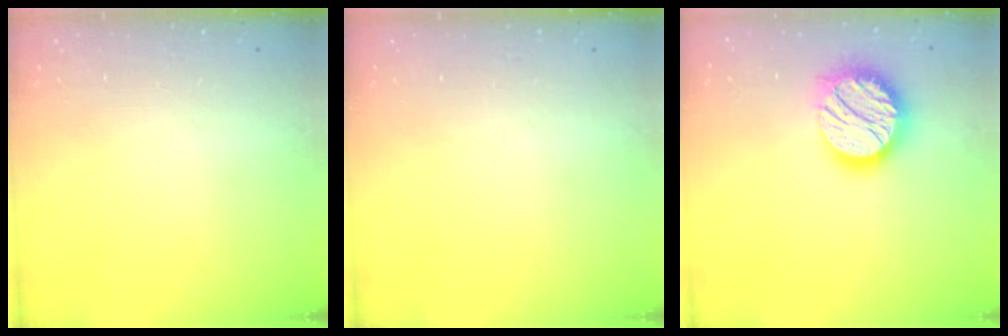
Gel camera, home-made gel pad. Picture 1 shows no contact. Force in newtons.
{"total": 0.0}
{"total": 18.2, "press": 18.1, "slide": 1.4}